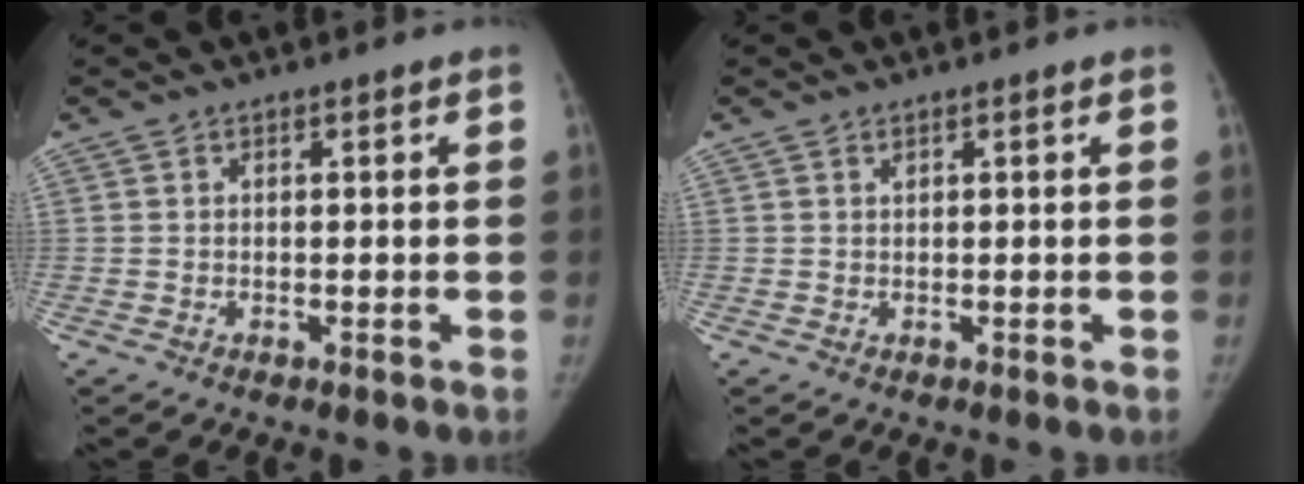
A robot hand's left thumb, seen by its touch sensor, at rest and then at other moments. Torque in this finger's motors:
{"motor_torque": [0.12, 0.04, -0.45, 0.24, 0.03]}